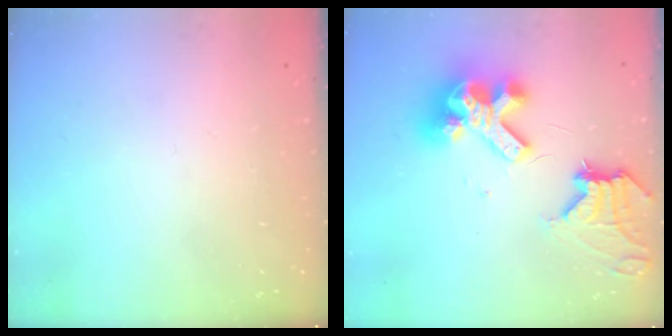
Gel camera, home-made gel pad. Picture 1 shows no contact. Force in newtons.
{"total": 17.0, "press": 16.9, "slide": 1.9}